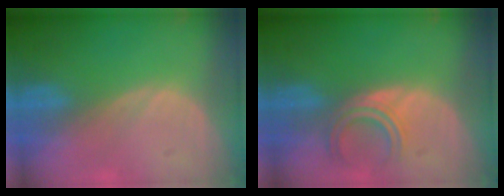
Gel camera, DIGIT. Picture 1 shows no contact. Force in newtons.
{"total": 4.4, "press": 4.1, "slide": 1.6}